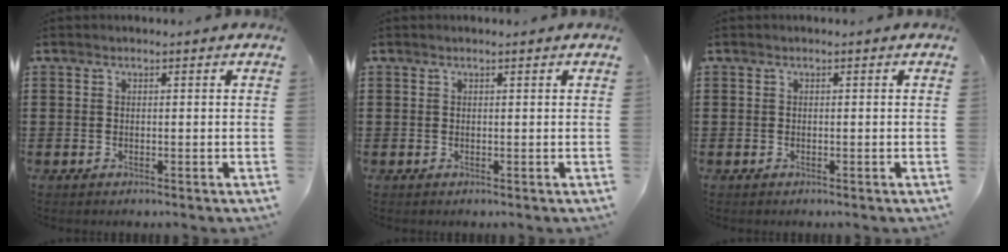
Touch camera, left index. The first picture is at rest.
{"total": 0.0}
{"total": 0.0}